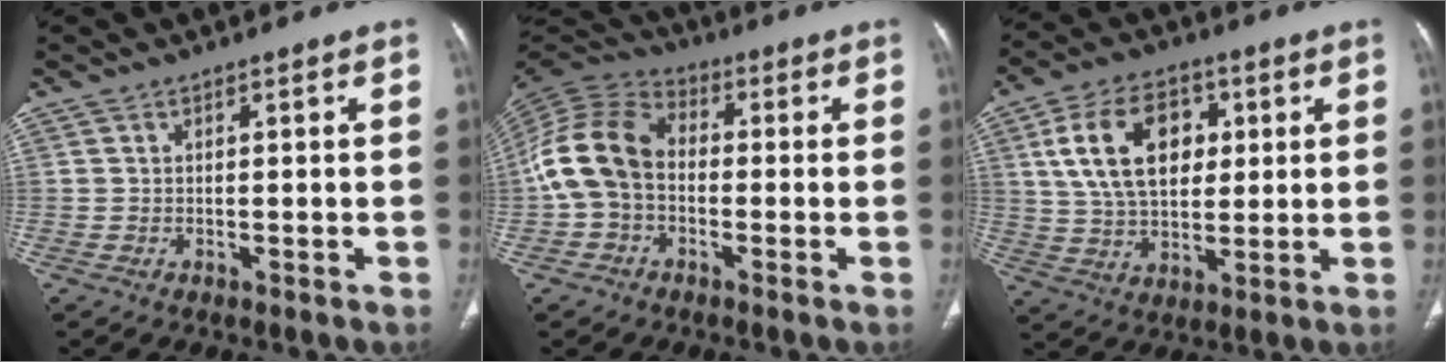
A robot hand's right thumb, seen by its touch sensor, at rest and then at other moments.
{"total": 12.8, "force": [-1.3, 9.4, 8.6], "torque": [-0.170, 0.036, -0.038]}
{"total": 16.1, "force": [4.2, 10.6, 11.5], "torque": [-0.175, 0.002, 0.077]}